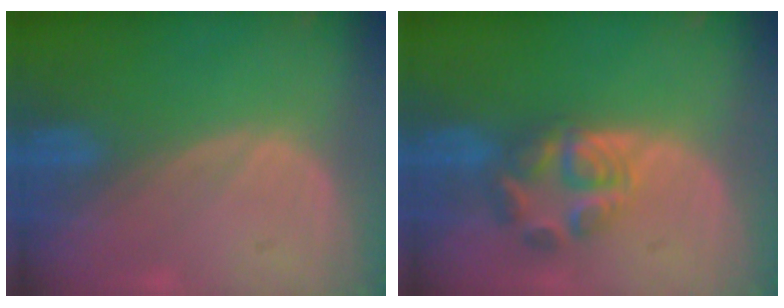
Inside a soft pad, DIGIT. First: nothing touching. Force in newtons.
{"total": 5.6, "press": 5.5, "slide": 1.1}